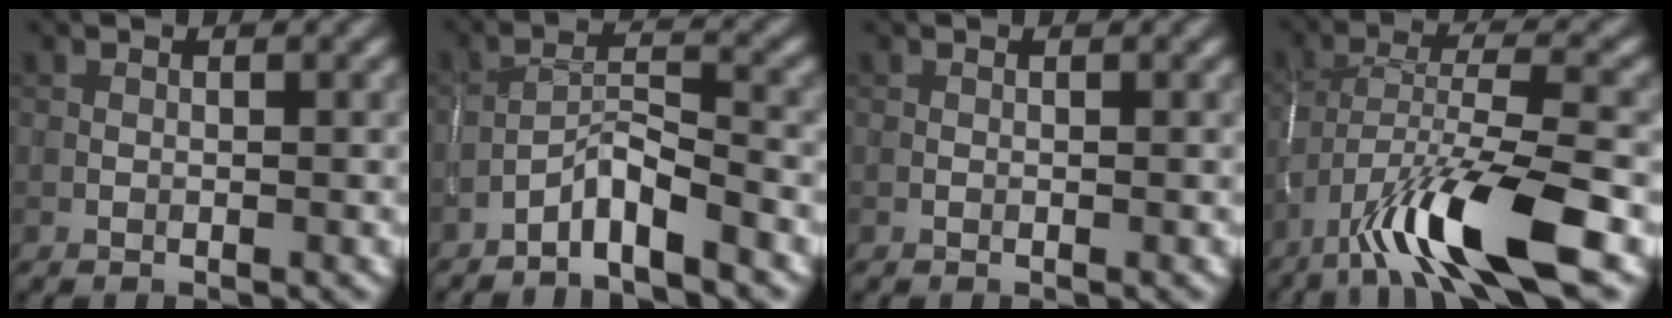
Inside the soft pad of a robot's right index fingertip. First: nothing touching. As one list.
[{"total": 3.2, "force": [-2.6, 0.2, 1.8], "torque": [-0.034, 0.014, -0.054]}, {"total": 0.0}, {"total": 10.6, "force": [-6.1, 2.3, 8.3], "torque": [-0.148, 0.006, -0.113]}]